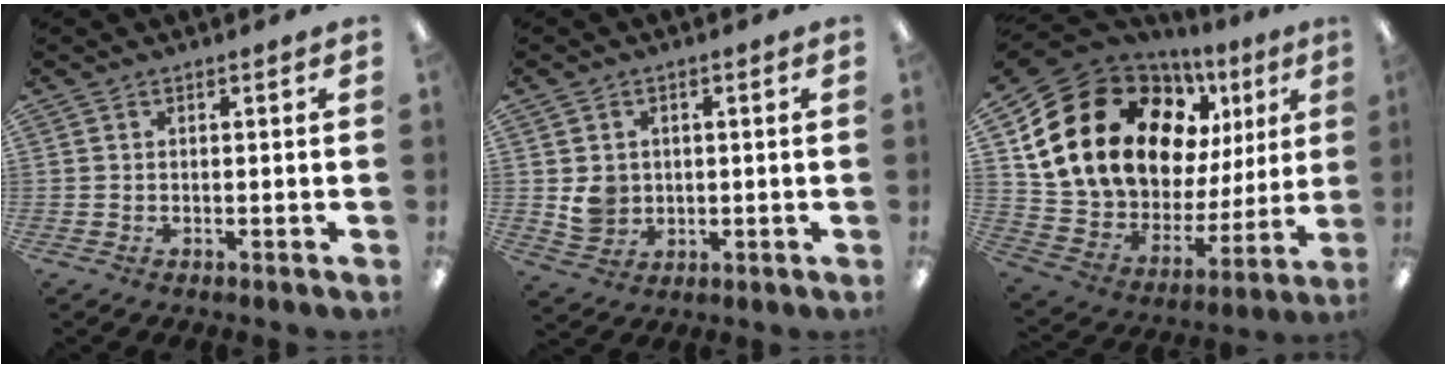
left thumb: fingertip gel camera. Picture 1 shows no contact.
{"total": 5.2, "force": [0.4, 4.8, 1.7], "torque": [-0.015, 0.004, 0.009]}
{"total": 23.2, "force": [10.5, 15.4, 13.8], "torque": [-0.278, -0.067, 0.209]}